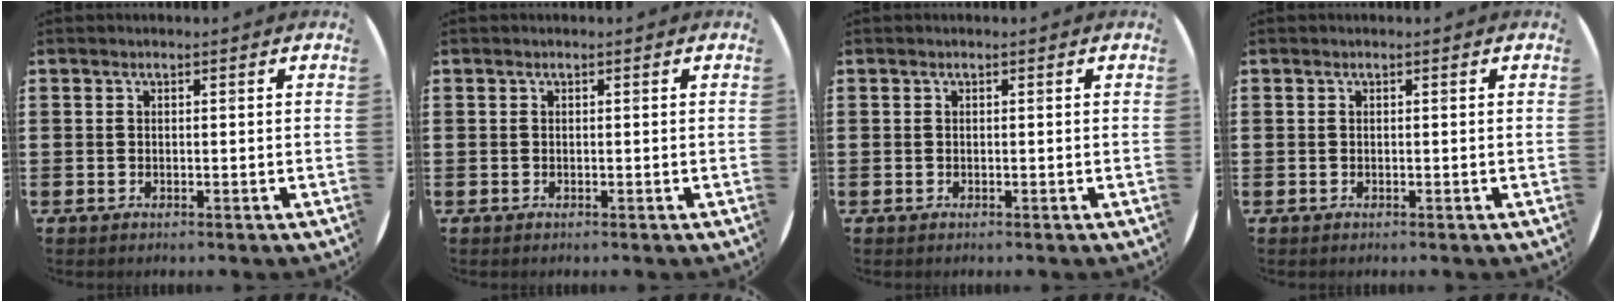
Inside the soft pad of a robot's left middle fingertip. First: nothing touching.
{"total": 0.0}
{"total": 0.0}
{"total": 0.0}